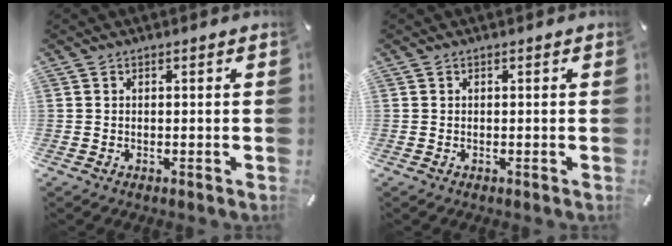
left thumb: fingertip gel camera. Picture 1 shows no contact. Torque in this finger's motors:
{"motor_torque": [-0.01, 0.01, -0.06, 0.10, 0.00]}